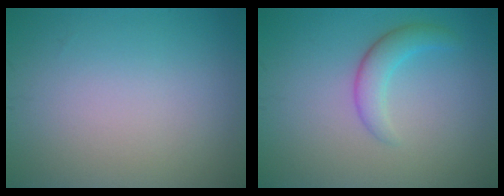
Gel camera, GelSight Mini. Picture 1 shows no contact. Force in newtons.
{"total": 2.5, "press": 2.5, "slide": 0.2}